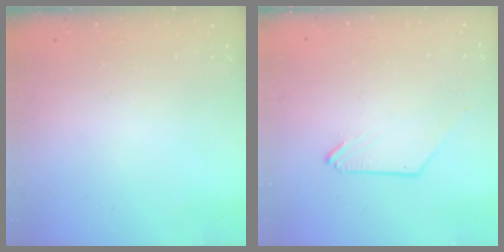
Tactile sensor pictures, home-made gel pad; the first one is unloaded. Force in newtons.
{"total": 0.0}